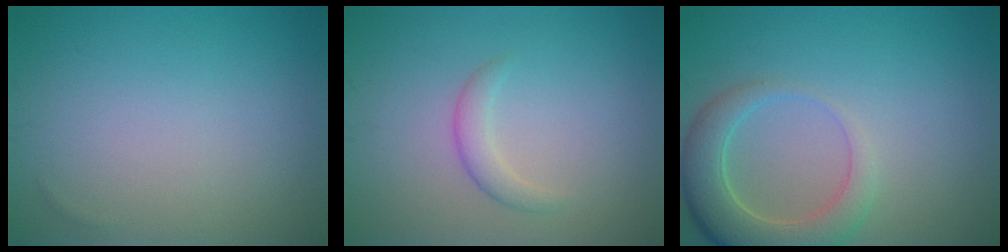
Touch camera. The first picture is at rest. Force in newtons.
{"total": 1.6, "press": 1.6, "slide": 0.1}
{"total": 5.2, "press": 5.1, "slide": 0.7}